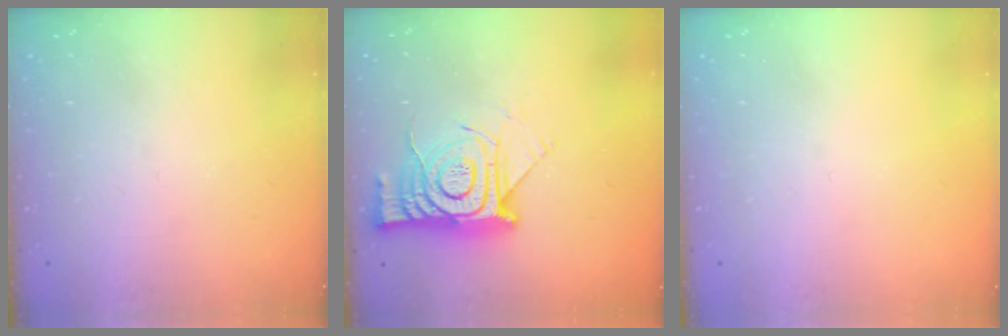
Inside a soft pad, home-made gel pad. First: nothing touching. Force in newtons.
{"total": 16.7, "press": 16.6, "slide": 1.8}
{"total": 0.0}